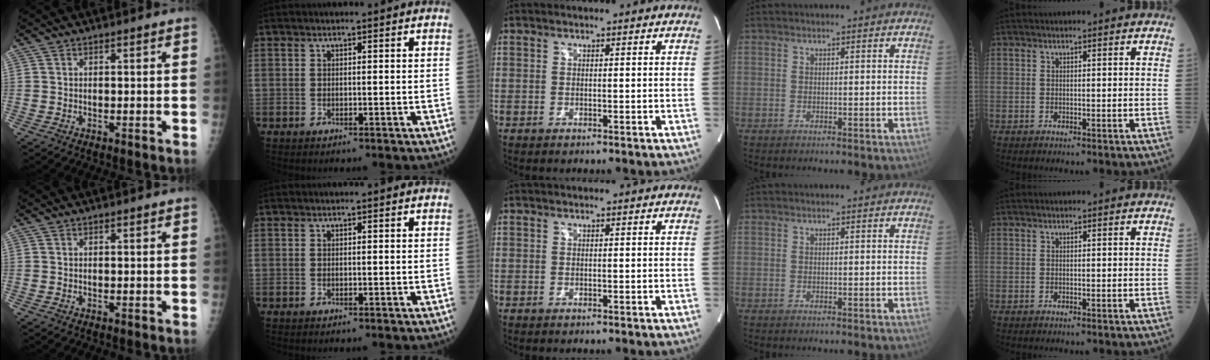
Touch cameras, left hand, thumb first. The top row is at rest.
{}